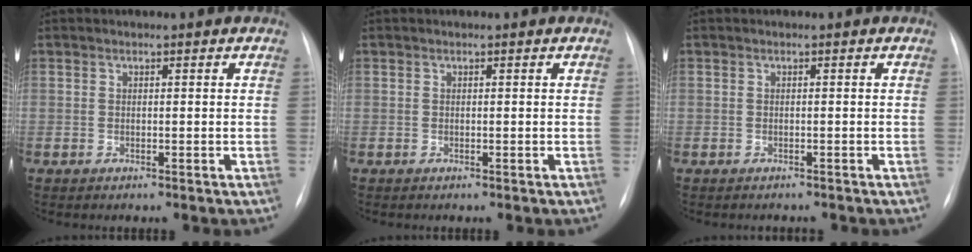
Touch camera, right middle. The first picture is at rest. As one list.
[{"total": 0.0}, {"total": 1.6, "force": [-1.4, 0.8, 0.0], "torque": [-0.002, 0.000, -0.019]}]